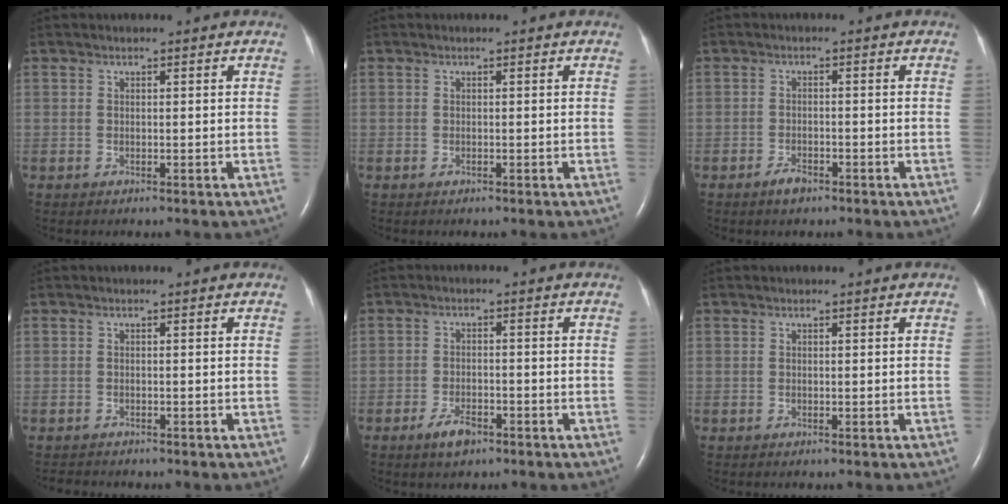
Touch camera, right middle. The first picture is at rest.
{"total": 0.0}
{"total": 2.2, "force": [-1.6, 0.9, 1.2], "torque": [-0.027, 0.000, -0.027]}
{"total": 1.7, "force": [-1.6, 0.5, 0.1], "torque": [-0.006, -0.005, -0.021]}
{"total": 3.6, "force": [-2.4, 1.5, 2.3], "torque": [-0.048, 0.000, -0.040]}
{"total": 0.0}